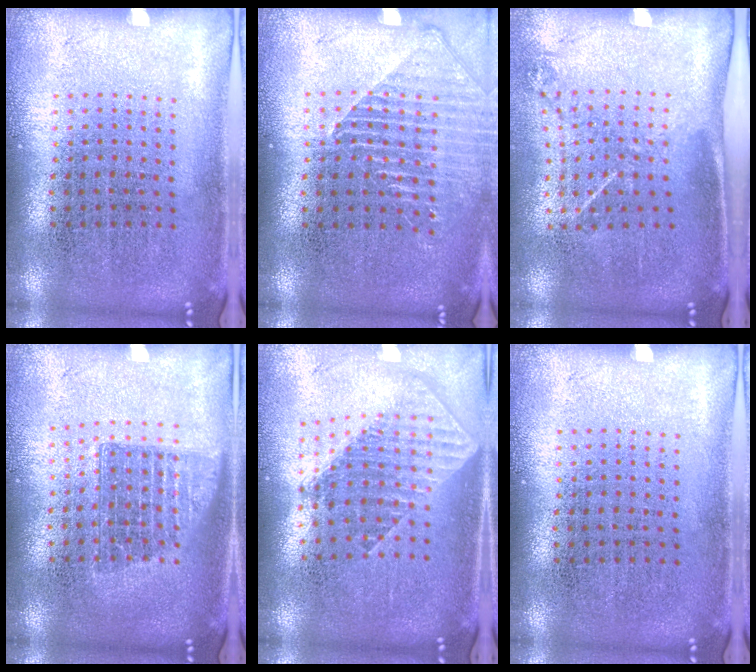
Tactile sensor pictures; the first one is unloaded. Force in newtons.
{"total": 1.3, "press": 1.3, "slide": 0.4}
{"total": 1.2, "press": 0.9, "slide": 0.8}
{"total": 1.4, "press": 1.1, "slide": 0.8}
{"total": 1.9, "press": 1.5, "slide": 1.2}
{"total": 0.0}